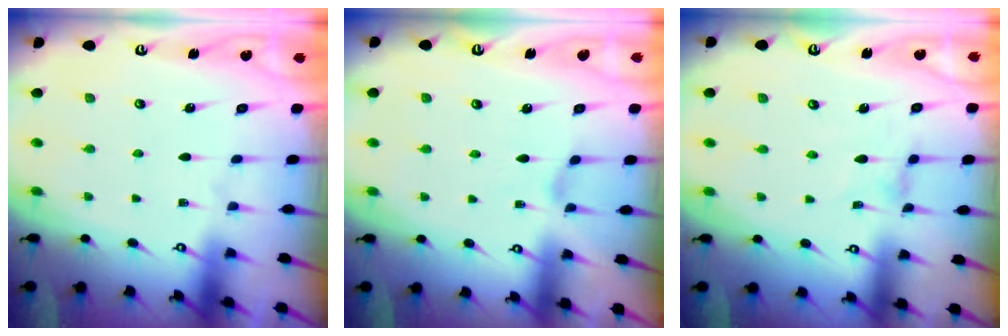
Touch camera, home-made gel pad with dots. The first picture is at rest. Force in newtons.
{"total": 1.0, "press": 1.0, "slide": 0.2}
{"total": 0.8, "press": 0.8, "slide": 0.3}